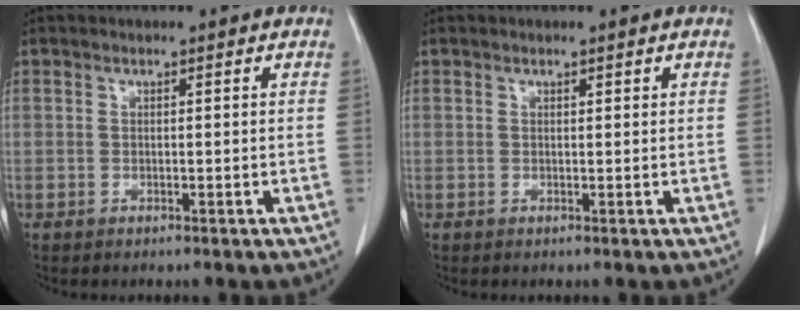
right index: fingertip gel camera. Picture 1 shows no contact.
{"total": 0.0}